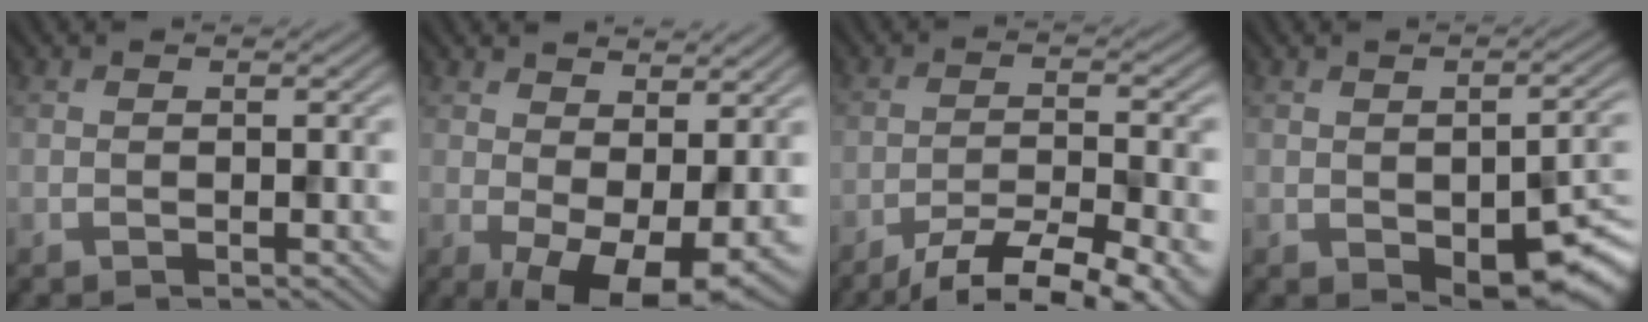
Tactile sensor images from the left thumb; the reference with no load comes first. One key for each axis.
{"total": 8.4, "fx": -0.2, "fy": 4.1, "fz": 7.3, "tx": -0.113, "ty": -0.015, "tz": 0.008}
{"total": 10.8, "fx": -8.4, "fy": 2.1, "fz": 6.5, "tx": -0.110, "ty": -0.009, "tz": -0.119}
{"total": 8.9, "fx": -3.4, "fy": 4.3, "fz": 7.0, "tx": -0.102, "ty": -0.024, "tz": -0.036}